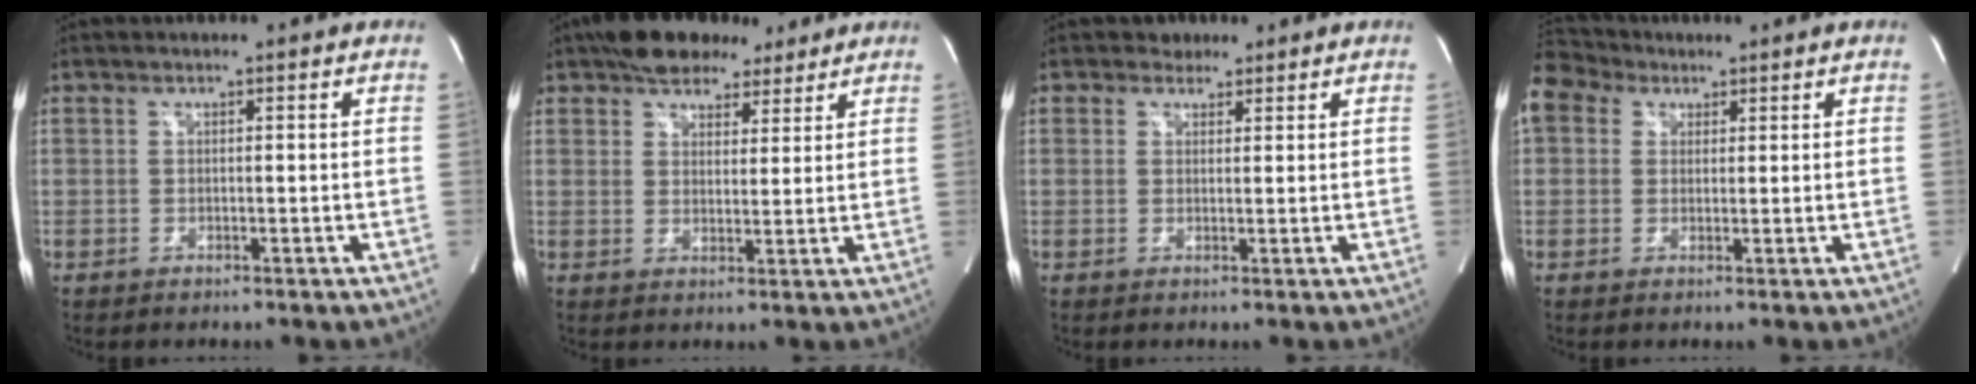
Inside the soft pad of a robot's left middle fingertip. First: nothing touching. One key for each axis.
{"total": 10.4, "fx": 8.0, "fy": 4.9, "fz": 4.5, "tx": -0.063, "ty": 0.029, "tz": 0.125}
{"total": 2.1, "fx": 1.5, "fy": 1.5, "fz": -0.1, "tx": 0.003, "ty": 0.005, "tz": 0.017}
{"total": 7.4, "fx": 4.7, "fy": 5.2, "fz": 2.3, "tx": -0.057, "ty": 0.047, "tz": 0.096}